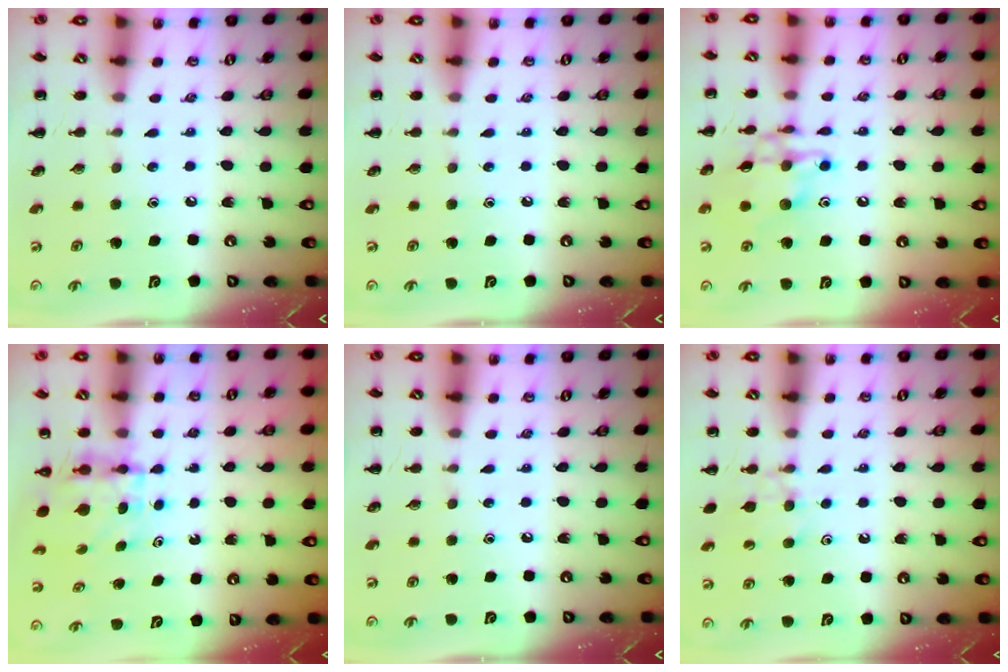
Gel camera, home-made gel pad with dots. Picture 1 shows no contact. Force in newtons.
{"total": 0.0}
{"total": 13.7, "press": 13.7, "slide": 1.1}
{"total": 3.9, "press": 3.8, "slide": 0.3}
{"total": 0.0}
{"total": 8.9, "press": 8.7, "slide": 1.7}